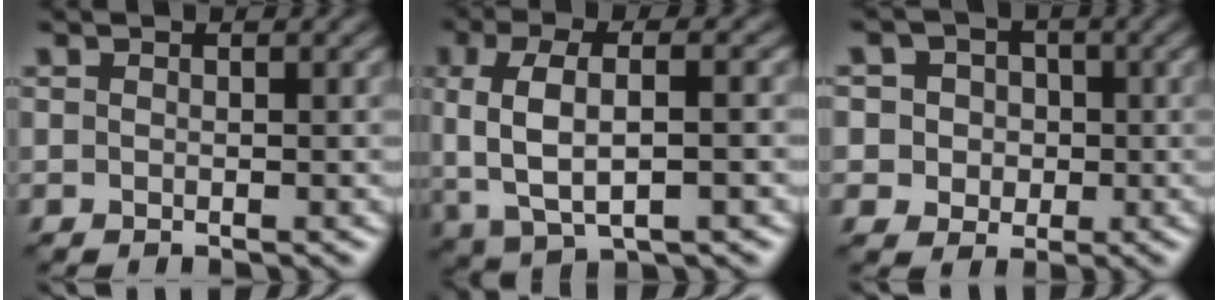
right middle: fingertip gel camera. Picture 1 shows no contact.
{"total": 6.3, "force": [0.2, 2.9, 5.6], "torque": [-0.117, 0.002, 0.002]}
{"total": 5.9, "force": [1.5, 5.3, 2.1], "torque": [-0.032, 0.028, 0.003]}